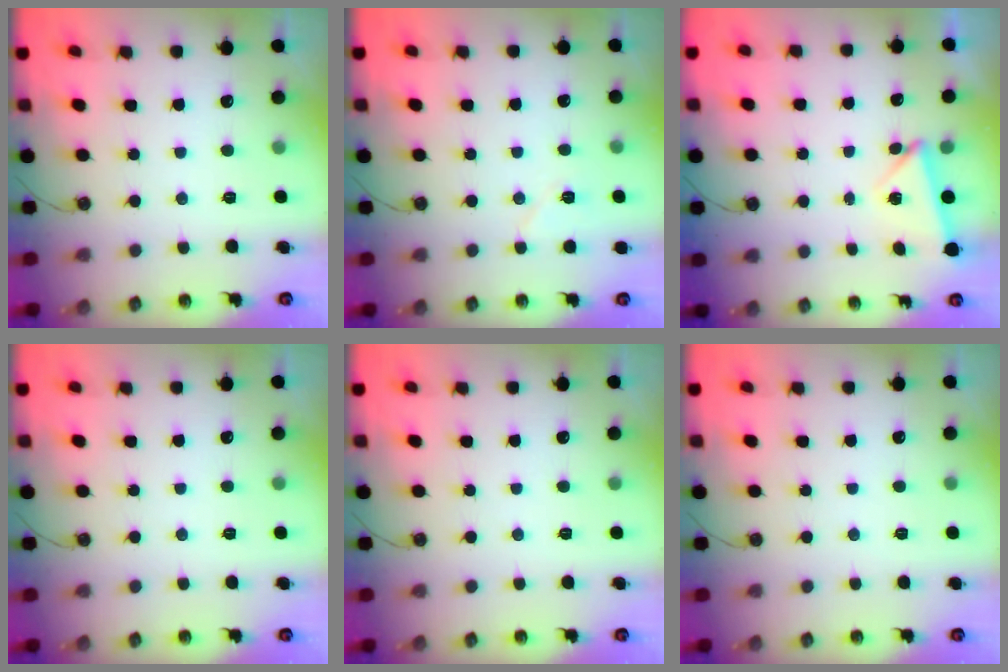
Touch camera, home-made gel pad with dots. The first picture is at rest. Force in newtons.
{"total": 6.2, "press": 5.7, "slide": 2.5}
{"total": 3.6, "press": 3.5, "slide": 1.0}
{"total": 0.0}
{"total": 0.0}
{"total": 0.0}